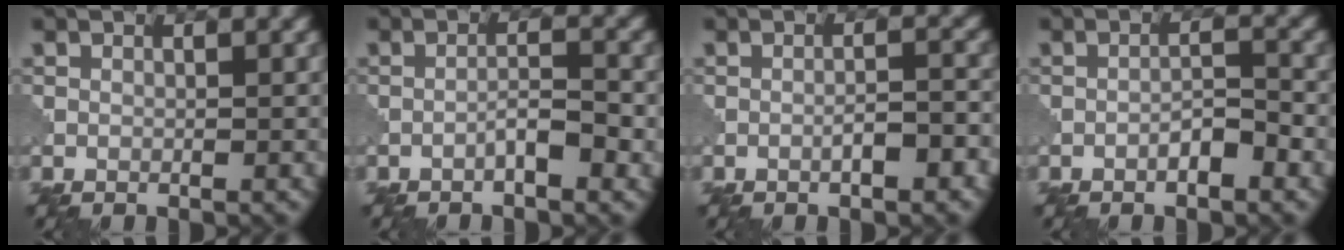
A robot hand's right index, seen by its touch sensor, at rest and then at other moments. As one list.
[{"total": 2.3, "force": [-1.2, 0.4, 1.9], "torque": [-0.032, 0.009, -0.023]}, {"total": 2.6, "force": [-1.2, 0.5, 2.3], "torque": [-0.035, 0.007, -0.020]}, {"total": 2.1, "force": [-1.2, 0.5, 1.7], "torque": [-0.028, 0.008, -0.023]}]